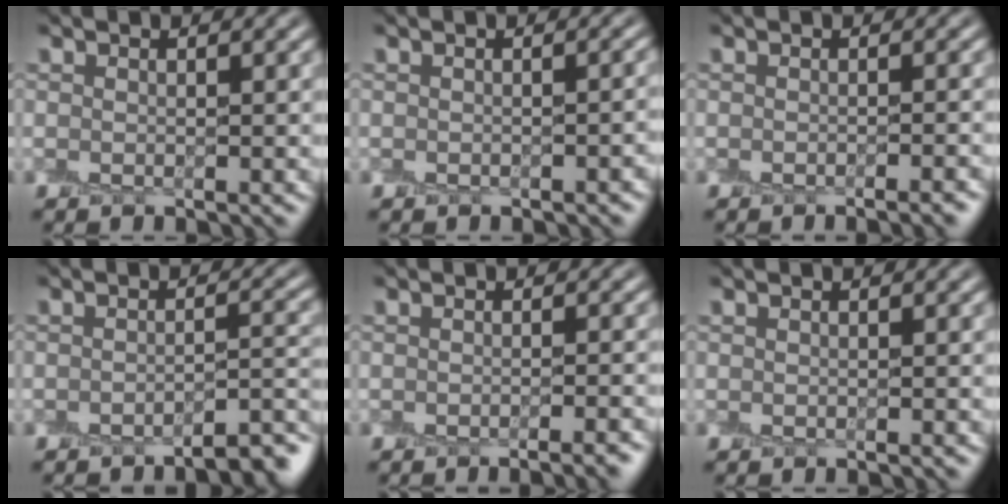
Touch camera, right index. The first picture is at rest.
{"total": 1.9, "force": [-1.4, 0.8, 1.0], "torque": [-0.007, -0.001, -0.017]}
{"total": 1.9, "force": [-1.6, 0.0, 1.0], "torque": [-0.008, -0.007, -0.020]}
{"total": 3.8, "force": [-3.4, 0.4, 1.7], "torque": [-0.020, 0.002, -0.047]}
{"total": 2.7, "force": [-2.2, 0.3, 1.6], "torque": [-0.014, -0.004, -0.026]}
{"total": 0.0}